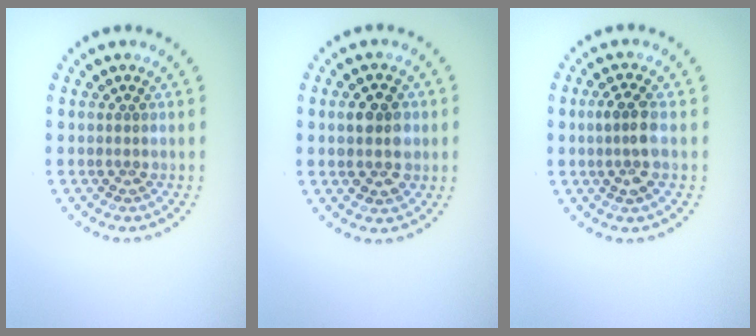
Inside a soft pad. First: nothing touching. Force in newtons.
{"total": 3.7, "press": 3.6, "slide": 0.3}
{"total": 2.5, "press": 2.3, "slide": 0.9}